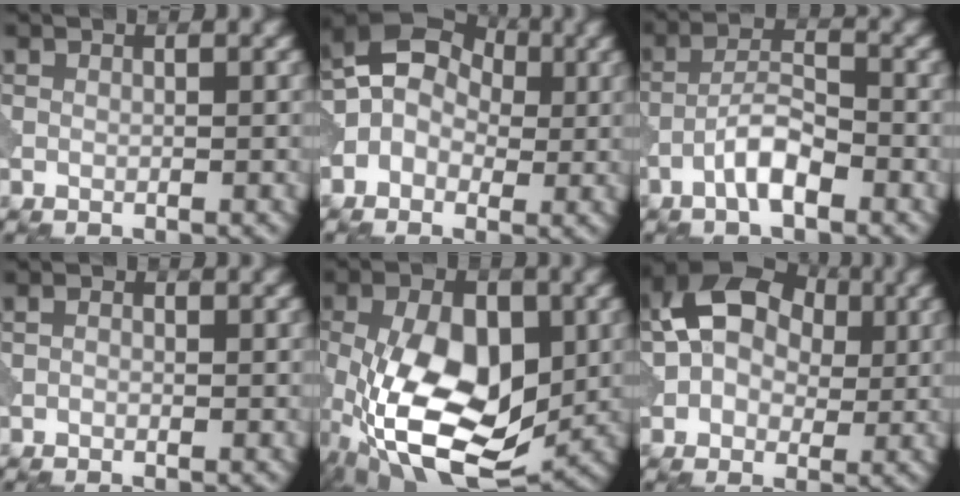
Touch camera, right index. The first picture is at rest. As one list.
[{"total": 6.5, "force": [0.2, 5.1, 3.9], "torque": [-0.047, 0.036, -0.023]}, {"total": 3.6, "force": [-2.1, 1.0, 2.8], "torque": [-0.052, 0.013, -0.047]}, {"total": 0.9, "force": [0.1, 0.6, 0.7], "torque": [-0.007, -0.003, -0.002]}, {"total": 12.7, "force": [-2.7, 6.7, 10.4], "torque": [-0.199, -0.011, -0.051]}, {"total": 8.9, "force": [1.6, 6.6, 5.7], "torque": [-0.101, 0.034, 0.010]}]